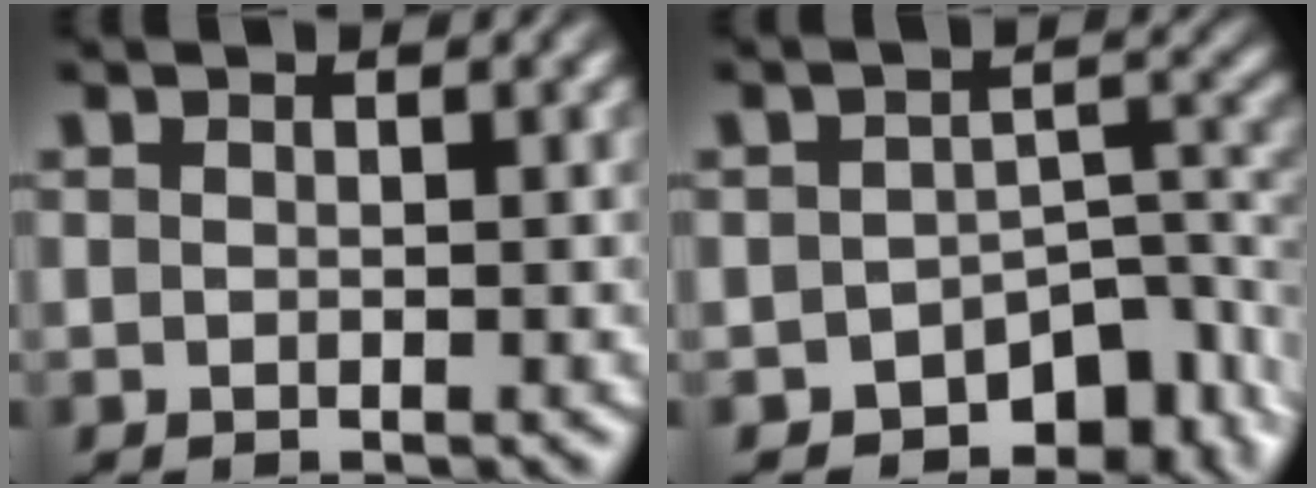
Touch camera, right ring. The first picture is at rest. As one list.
[{"total": 10.7, "force": [-6.5, 6.6, 5.3], "torque": [-0.056, -0.023, -0.094]}]